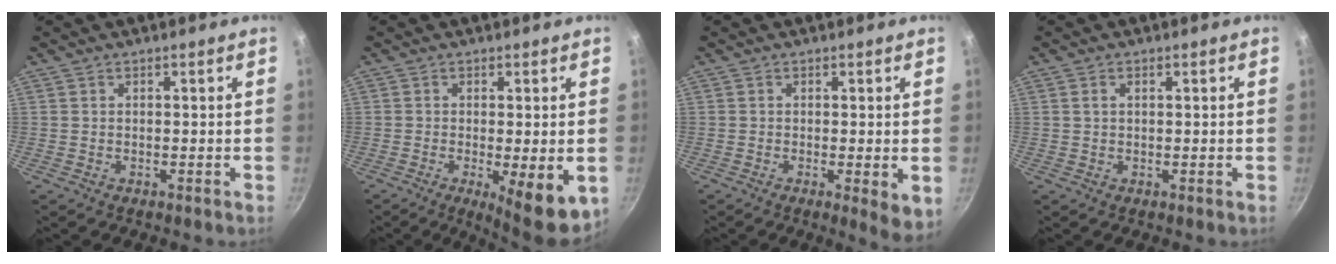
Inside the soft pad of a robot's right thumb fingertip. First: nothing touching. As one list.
[{"total": 10.3, "force": [-3.0, 3.0, 9.3], "torque": [-0.132, -0.023, -0.039]}, {"total": 4.6, "force": [-0.7, 1.1, 4.4], "torque": [-0.070, -0.015, -0.014]}, {"total": 1.2, "force": [0.4, 0.7, 0.9], "torque": [-0.020, 0.004, 0.009]}]